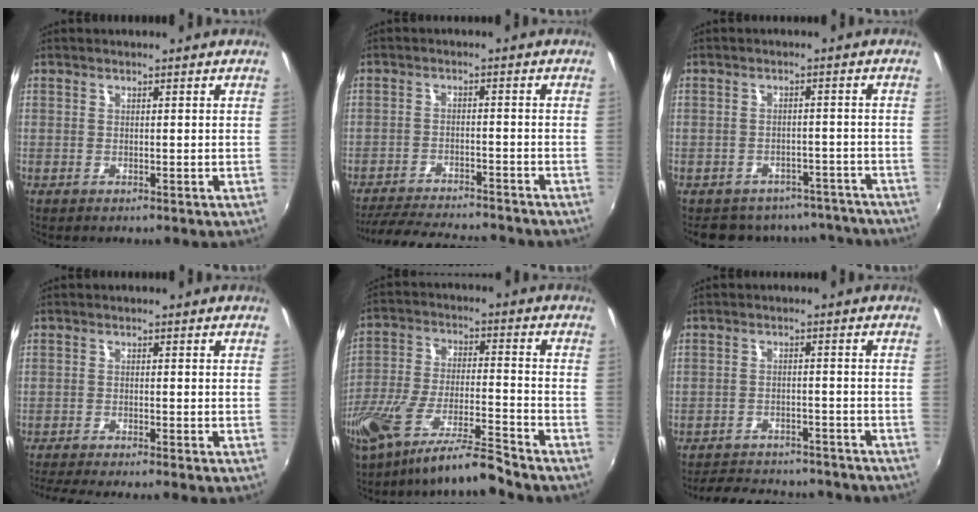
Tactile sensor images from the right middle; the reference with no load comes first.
{"total": 16.3, "force": [-14.6, 2.8, 6.7], "torque": [-0.139, -0.015, -0.213]}
{"total": 13.7, "force": [-11.9, 6.2, 3.1], "torque": [-0.069, 0.023, -0.138]}
{"total": 7.0, "force": [-6.2, -1.0, 3.1], "torque": [-0.078, -0.019, -0.101]}
{"total": 13.0, "force": [-10.6, 0.3, 7.5], "torque": [-0.145, -0.019, -0.193]}
{"total": 16.4, "force": [-14.5, 5.1, 5.9], "torque": [-0.125, 0.008, -0.186]}